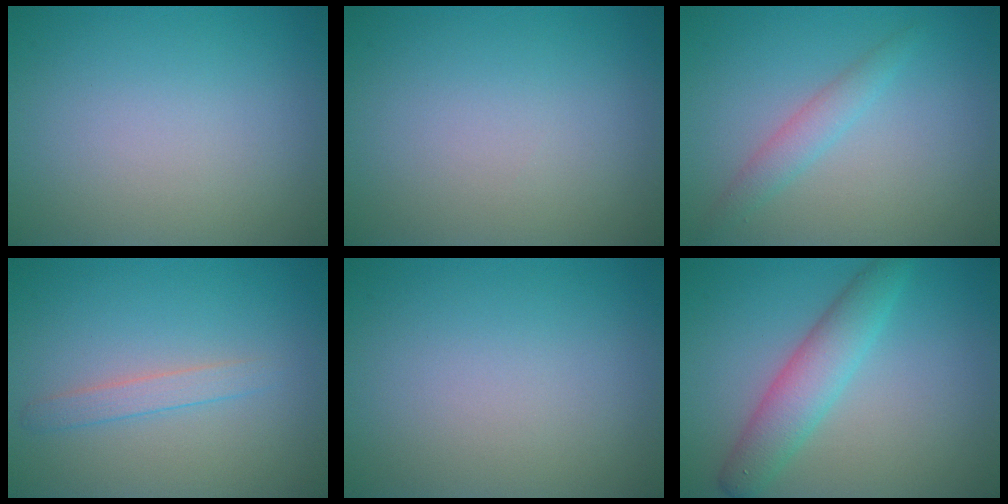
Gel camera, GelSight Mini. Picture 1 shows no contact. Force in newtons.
{"total": 0.0}
{"total": 2.0, "press": 2.0, "slide": 0.0}
{"total": 1.6, "press": 1.6, "slide": 0.1}
{"total": 0.0}
{"total": 4.1, "press": 4.1, "slide": 0.1}